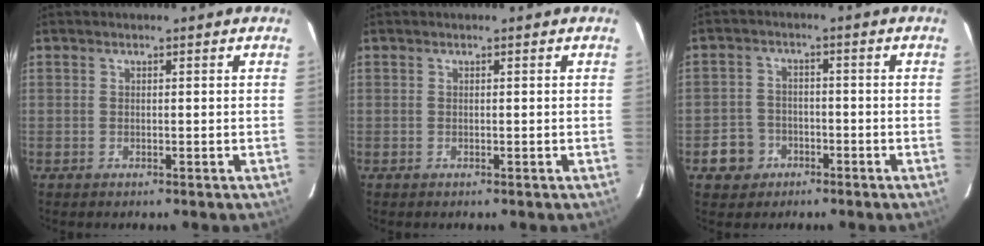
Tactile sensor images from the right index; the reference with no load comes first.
{"total": 0.0}
{"total": 5.5, "force": [-2.7, 4.8, 0.7], "torque": [-0.026, 0.018, -0.042]}